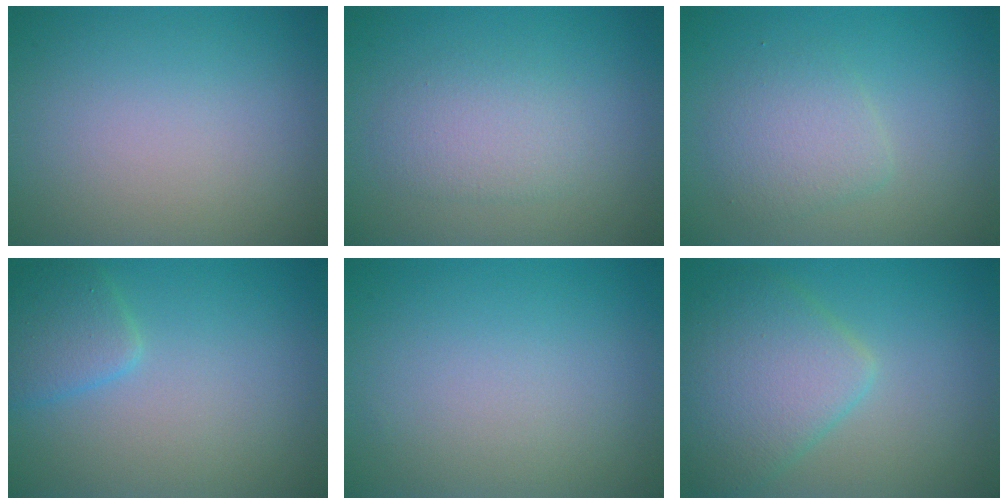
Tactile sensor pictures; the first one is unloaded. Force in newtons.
{"total": 2.4, "press": 2.3, "slide": 0.4}
{"total": 2.7, "press": 2.7, "slide": 0.1}
{"total": 2.6, "press": 2.6, "slide": 0.2}
{"total": 0.0}
{"total": 5.7, "press": 5.7, "slide": 0.2}